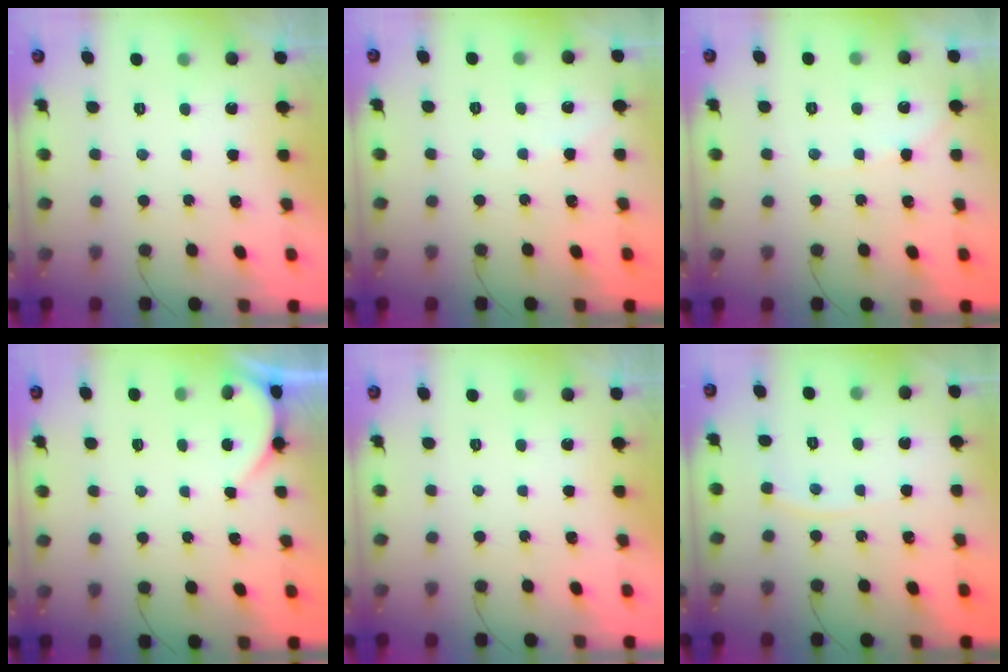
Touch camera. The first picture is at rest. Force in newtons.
{"total": 2.3, "press": 2.3, "slide": 0.3}
{"total": 4.0, "press": 3.9, "slide": 0.6}
{"total": 0.6, "press": 0.6, "slide": 0.1}
{"total": 0.0}
{"total": 3.3, "press": 3.3, "slide": 0.2}